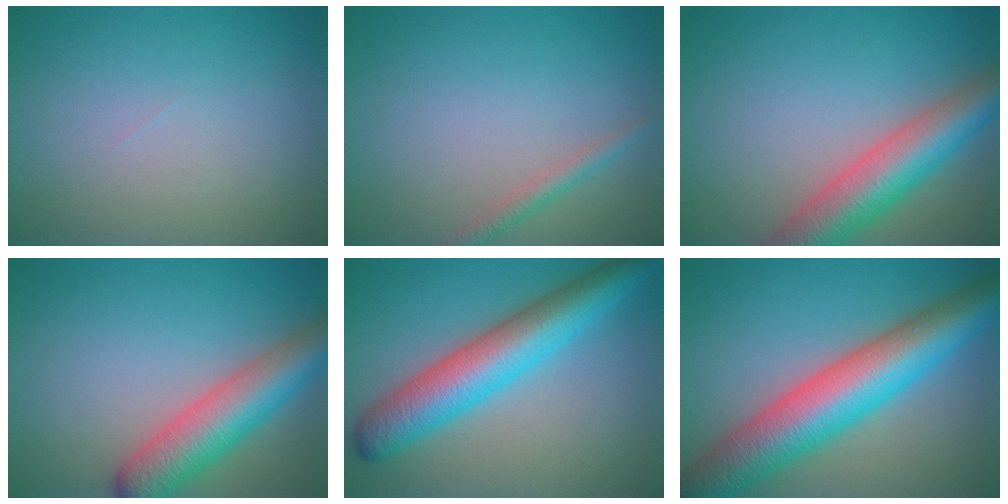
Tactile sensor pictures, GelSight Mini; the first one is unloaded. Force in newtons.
{"total": 1.5, "press": 1.5, "slide": 0.0}
{"total": 7.8, "press": 7.8, "slide": 0.4}
{"total": 7.0, "press": 7.0, "slide": 0.2}
{"total": 8.1, "press": 8.1, "slide": 0.1}
{"total": 11.0, "press": 10.9, "slide": 0.3}